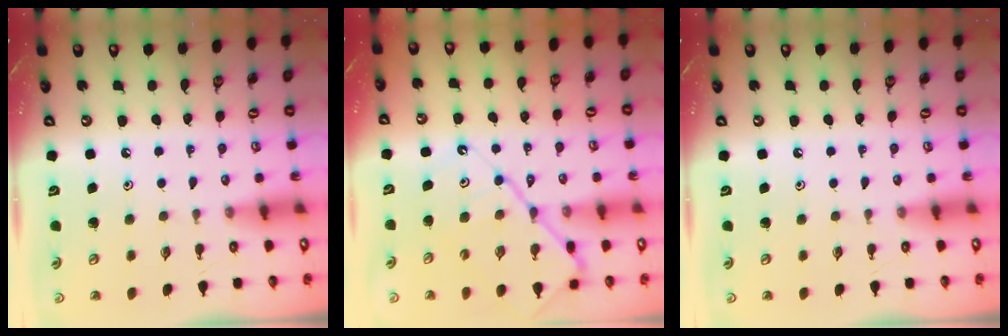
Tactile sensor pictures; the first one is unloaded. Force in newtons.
{"total": 12.4, "press": 12.4, "slide": 1.2}
{"total": 0.0}